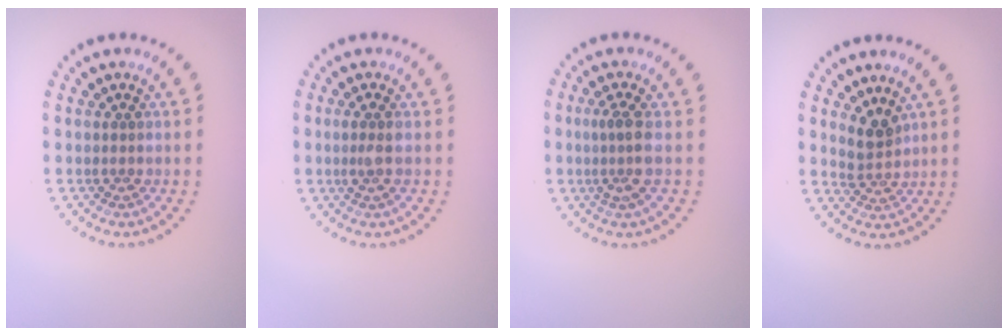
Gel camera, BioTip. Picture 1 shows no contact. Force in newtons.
{"total": 1.3, "press": 1.1, "slide": 0.7}
{"total": 2.5, "press": 1.9, "slide": 1.7}
{"total": 2.3, "press": 1.8, "slide": 1.4}